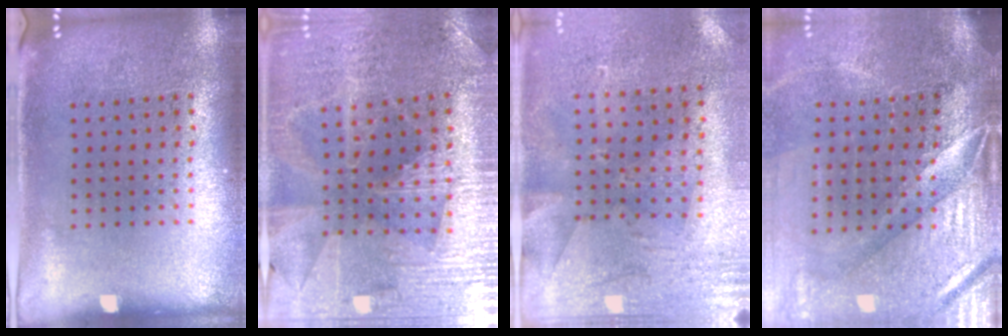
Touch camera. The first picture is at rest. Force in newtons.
{"total": 3.0, "press": 2.9, "slide": 0.4}
{"total": 2.8, "press": 2.3, "slide": 1.6}
{"total": 4.6, "press": 3.9, "slide": 2.4}